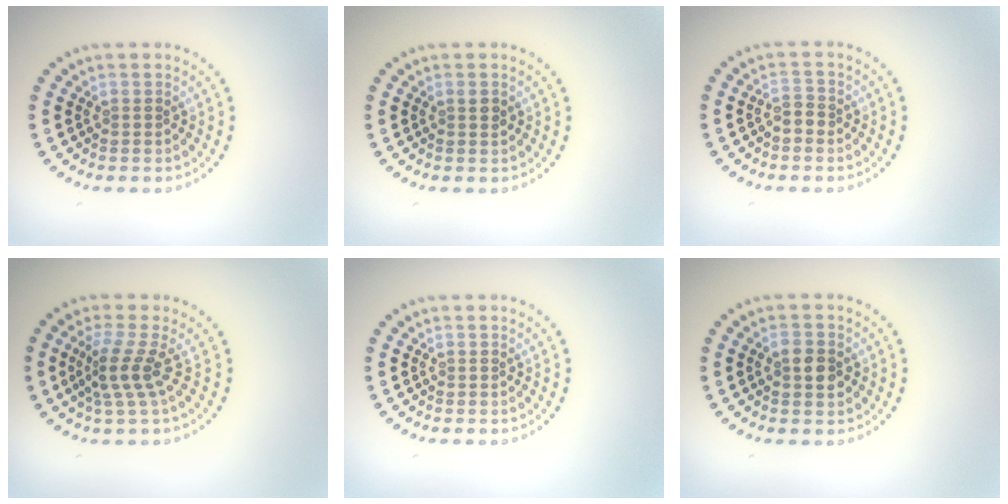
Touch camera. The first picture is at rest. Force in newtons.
{"total": 0.9, "press": 0.8, "slide": 0.3}
{"total": 1.2, "press": 1.1, "slide": 0.5}
{"total": 2.9, "press": 1.9, "slide": 2.2}
{"total": 0.0}
{"total": 2.6, "press": 2.6, "slide": 0.1}